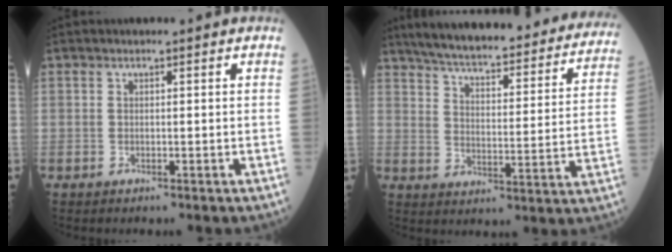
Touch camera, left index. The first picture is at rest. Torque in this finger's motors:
{"motor_torque": [0.94, -1.20, 0.13, 0.13]}